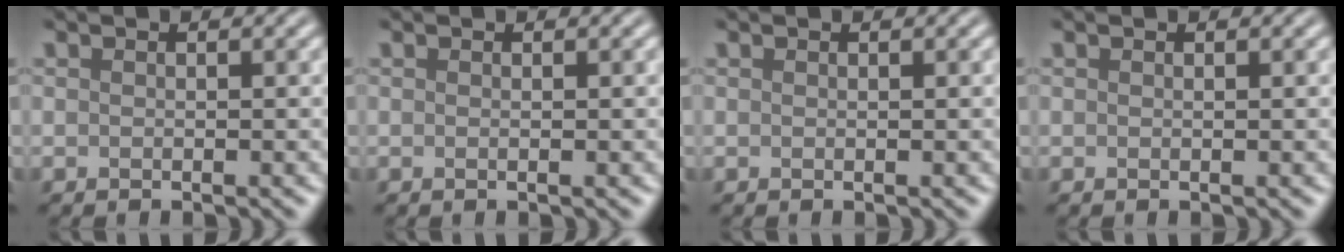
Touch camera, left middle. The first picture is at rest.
{"total": 0.6, "force": [0.1, 0.3, 0.6], "torque": [-0.005, -0.004, -0.002]}
{"total": 0.0}
{"total": 0.0}